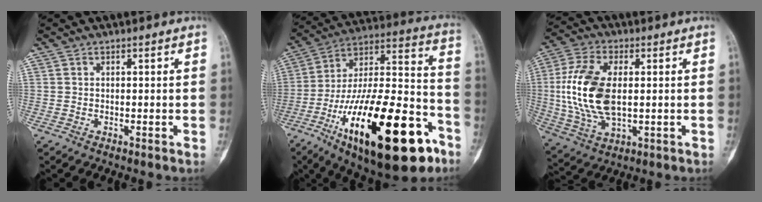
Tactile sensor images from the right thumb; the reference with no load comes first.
{"total": 33.3, "force": [-15.6, 12.2, 26.7], "torque": [-0.427, 0.069, -0.247]}
{"total": 16.2, "force": [0.8, 8.8, 13.5], "torque": [-0.283, -0.003, 0.020]}